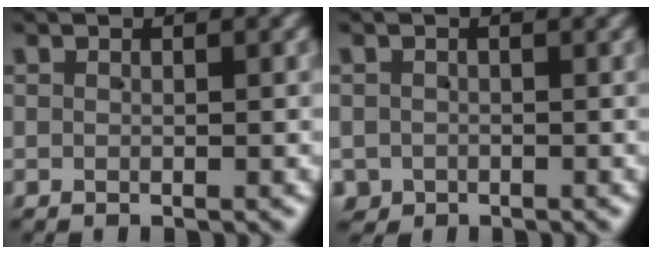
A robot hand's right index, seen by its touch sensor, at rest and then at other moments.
{"total": 2.9, "force": [-1.8, 2.3, 0.0], "torque": [-0.001, -0.025, -0.022]}